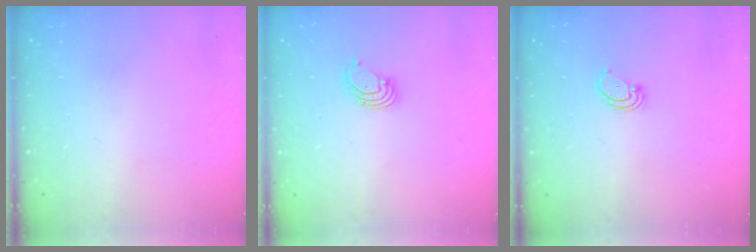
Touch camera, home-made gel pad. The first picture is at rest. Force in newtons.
{"total": 1.8, "press": 1.8, "slide": 0.2}
{"total": 2.3, "press": 2.3, "slide": 0.2}